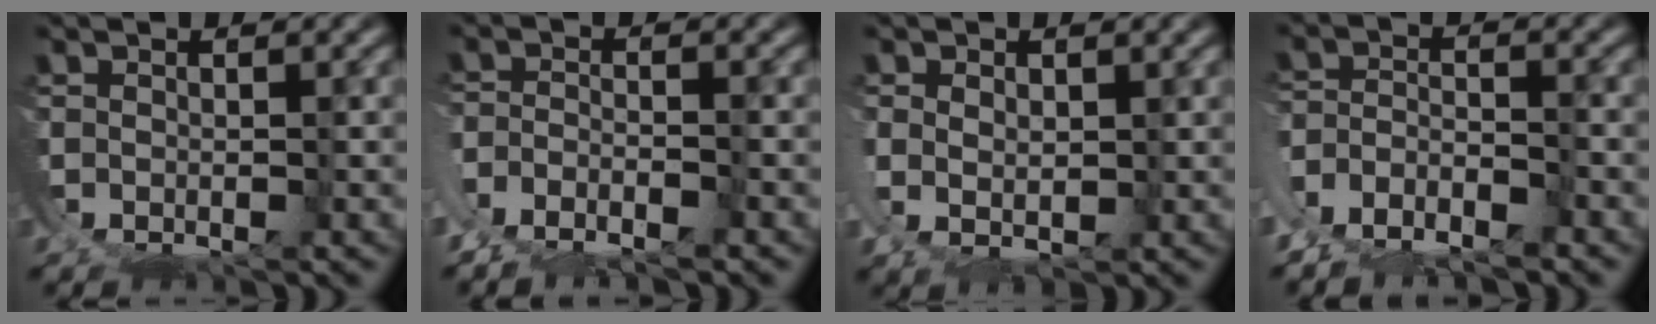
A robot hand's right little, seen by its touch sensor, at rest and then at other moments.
{"total": 2.8, "force": [-2.4, 0.3, 1.4], "torque": [-0.024, -0.007, -0.039]}
{"total": 2.6, "force": [0.8, 1.4, 2.1], "torque": [-0.046, -0.016, 0.026]}
{"total": 4.2, "force": [-2.8, 2.5, 1.9], "torque": [-0.028, -0.005, -0.053]}